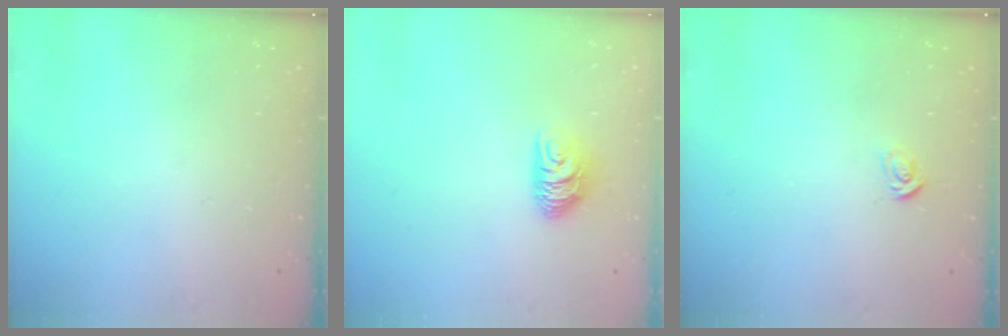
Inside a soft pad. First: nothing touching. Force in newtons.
{"total": 7.3, "press": 7.3, "slide": 0.8}
{"total": 2.6, "press": 2.6, "slide": 0.2}